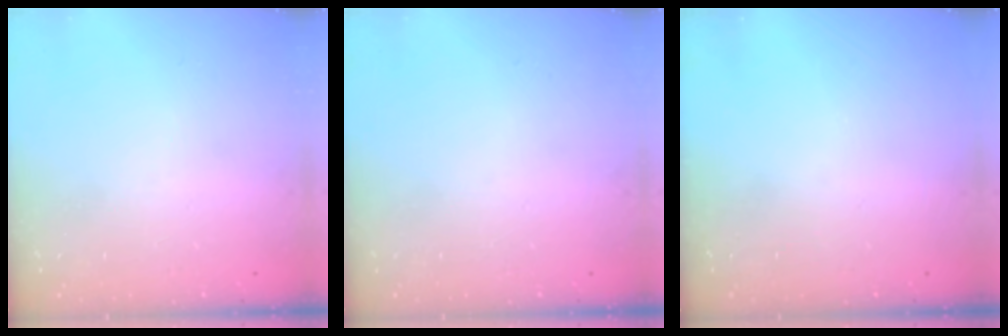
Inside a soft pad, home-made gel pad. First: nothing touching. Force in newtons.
{"total": 0.0}
{"total": 0.0}